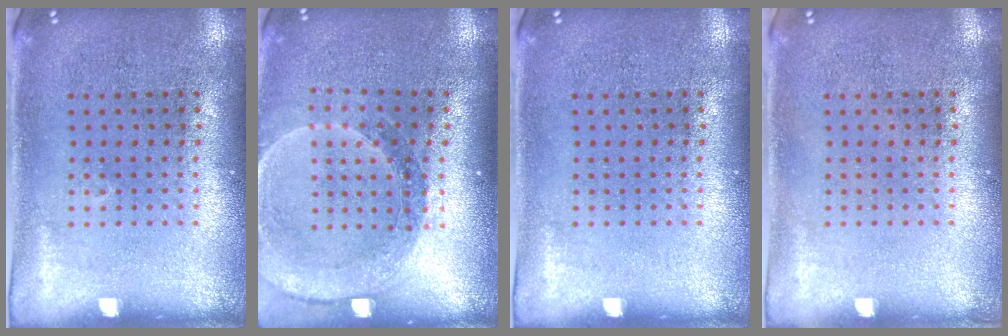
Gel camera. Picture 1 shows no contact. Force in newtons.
{"total": 1.6, "press": 1.6, "slide": 0.1}
{"total": 0.0}
{"total": 0.0}